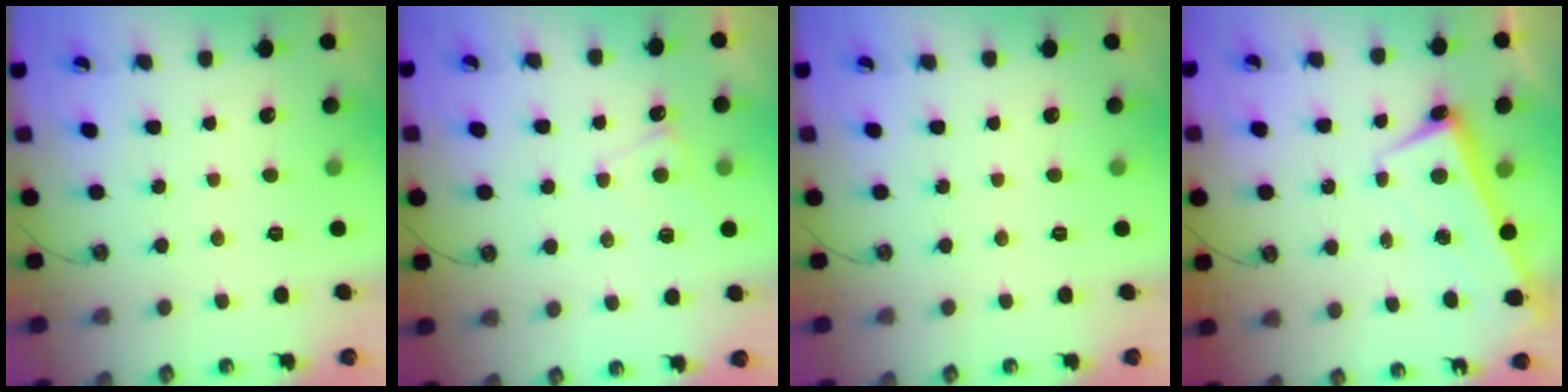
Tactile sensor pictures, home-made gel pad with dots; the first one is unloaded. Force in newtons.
{"total": 3.9, "press": 3.9, "slide": 0.4}
{"total": 0.0}
{"total": 2.6, "press": 2.5, "slide": 0.6}